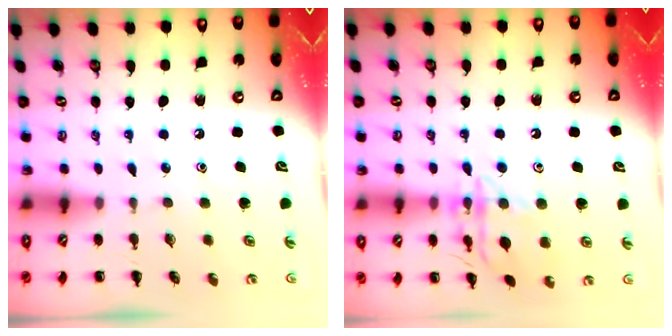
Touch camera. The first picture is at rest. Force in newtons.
{"total": 13.7, "press": 13.7, "slide": 0.6}